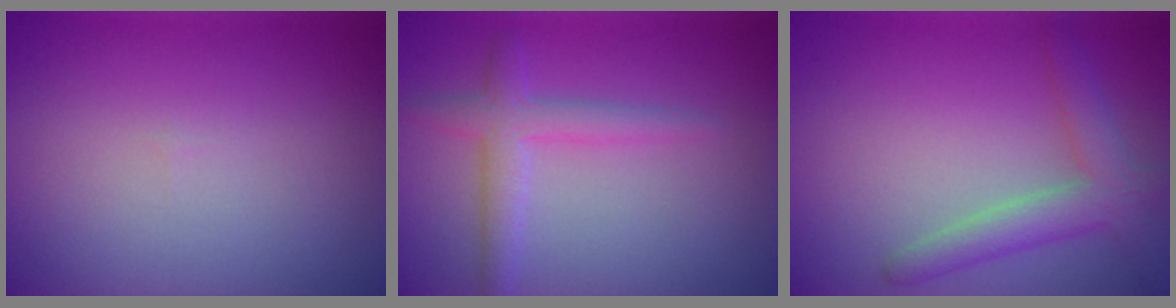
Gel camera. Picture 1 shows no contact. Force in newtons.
{"total": 2.8, "press": 2.8, "slide": 0.1}
{"total": 3.6, "press": 3.6, "slide": 0.2}